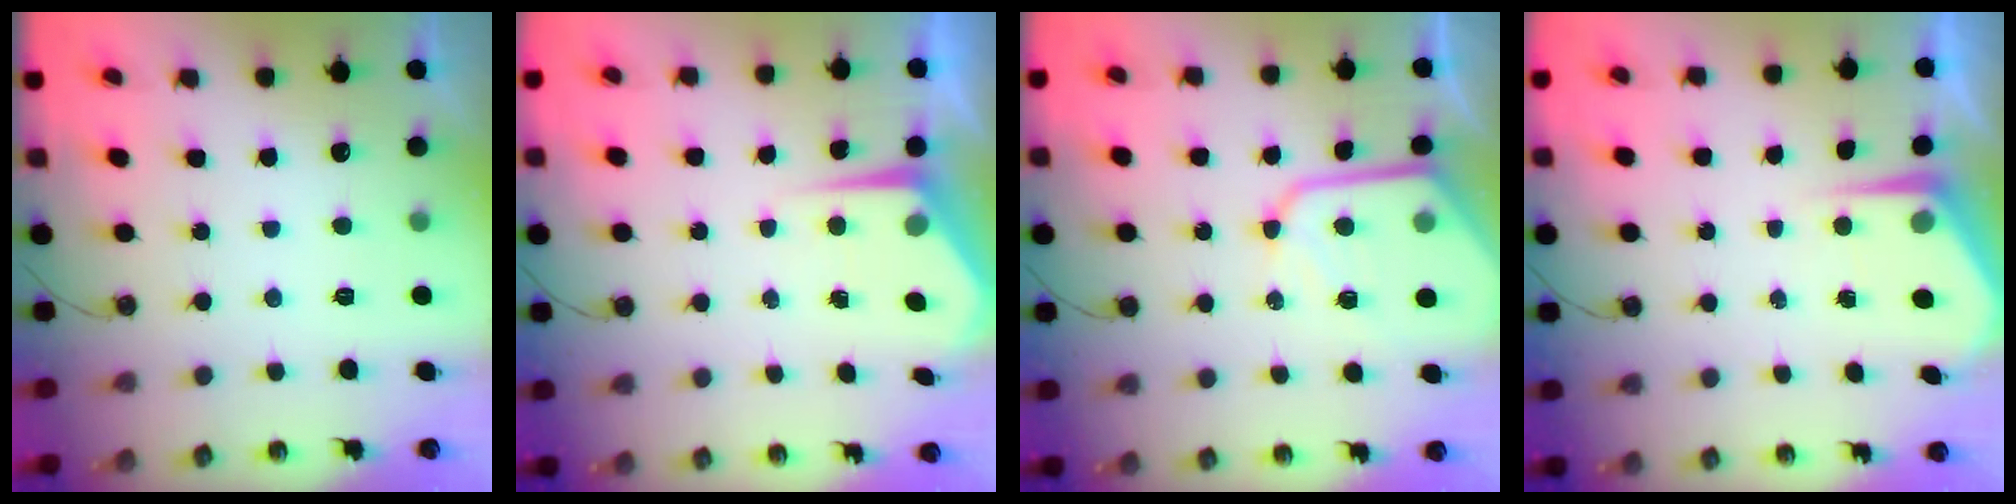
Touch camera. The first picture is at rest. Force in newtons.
{"total": 4.8, "press": 4.8, "slide": 0.4}
{"total": 13.6, "press": 13.6, "slide": 1.2}
{"total": 5.8, "press": 5.8, "slide": 0.2}